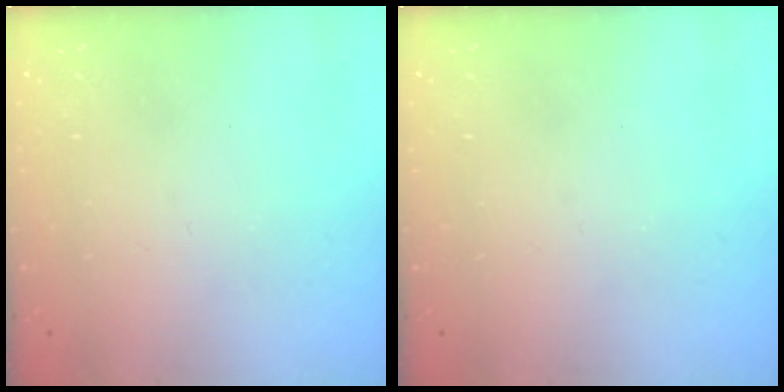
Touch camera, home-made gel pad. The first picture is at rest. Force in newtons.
{"total": 0.0}